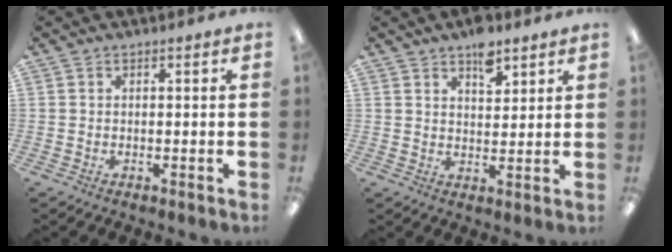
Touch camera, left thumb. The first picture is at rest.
{"total": 6.4, "force": [4.5, 3.2, 3.2], "torque": [-0.035, -0.023, 0.075]}